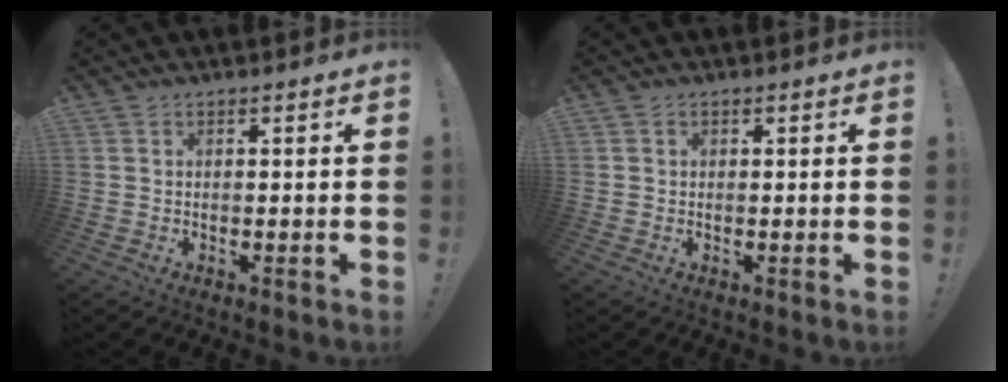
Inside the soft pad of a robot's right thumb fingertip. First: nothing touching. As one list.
[{"total": 0.5, "force": [0.0, 0.5, 0.1], "torque": [-0.001, 0.002, -0.001]}]